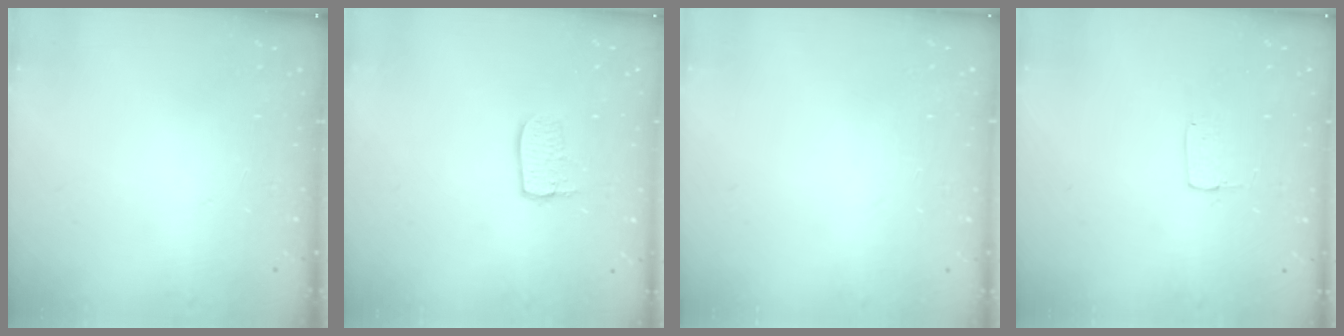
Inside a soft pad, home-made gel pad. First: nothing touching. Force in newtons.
{"total": 6.1, "press": 6.1, "slide": 0.5}
{"total": 0.0}
{"total": 2.9, "press": 2.9, "slide": 0.2}